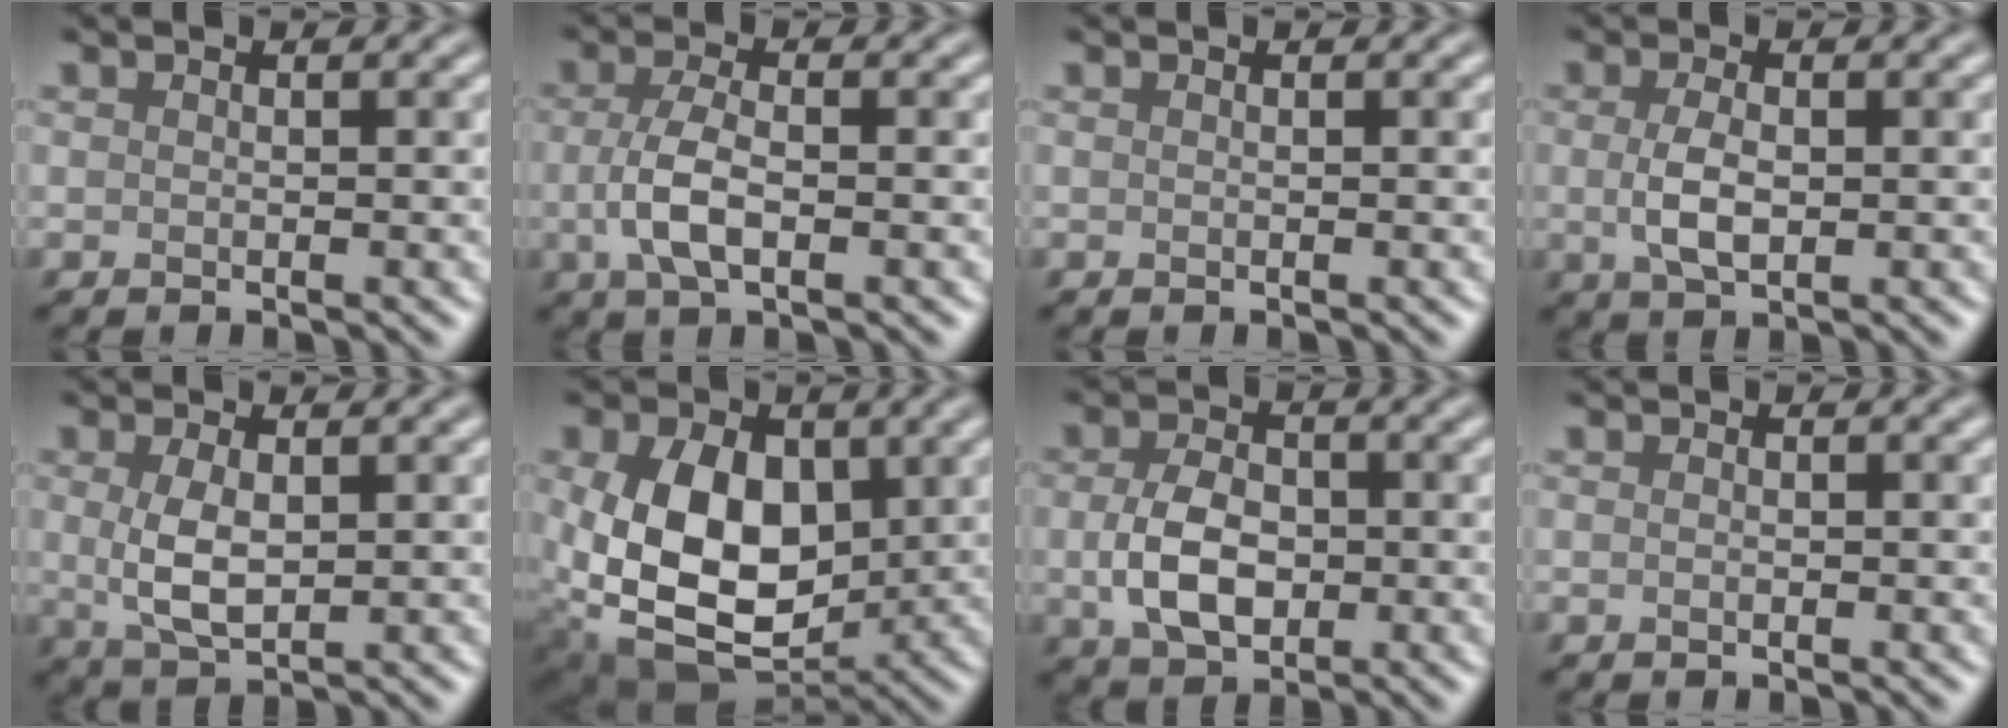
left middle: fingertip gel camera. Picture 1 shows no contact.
{"total": 3.7, "force": [-0.6, 1.4, 3.3], "torque": [-0.076, -0.001, -0.015]}
{"total": 0.0}
{"total": 2.9, "force": [-0.1, 1.3, 2.6], "torque": [-0.059, -0.003, 0.000]}
{"total": 3.6, "force": [0.4, 1.7, 3.1], "torque": [-0.072, -0.001, 0.012]}
{"total": 12.1, "force": [0.7, 8.3, 8.9], "torque": [-0.180, -0.017, 0.025]}
{"total": 4.9, "force": [-0.5, 3.3, 3.6], "torque": [-0.078, -0.004, -0.009]}
{"total": 0.0}